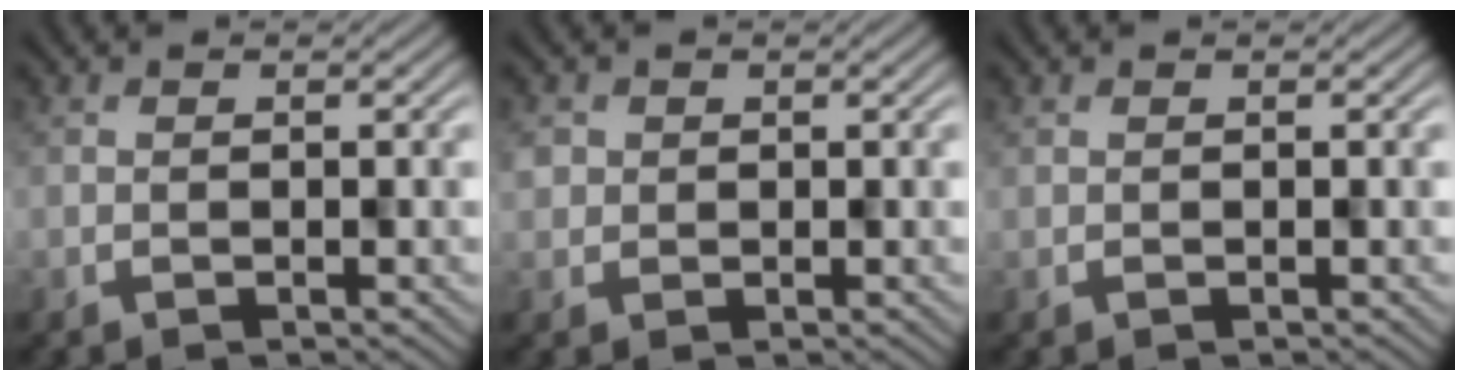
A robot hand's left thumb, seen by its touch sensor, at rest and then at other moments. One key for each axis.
{"total": 1.7, "fx": 0.1, "fy": 1.7, "fz": -0.2, "tx": 0.003, "ty": -0.005, "tz": 0.000}
{"total": 0.0}